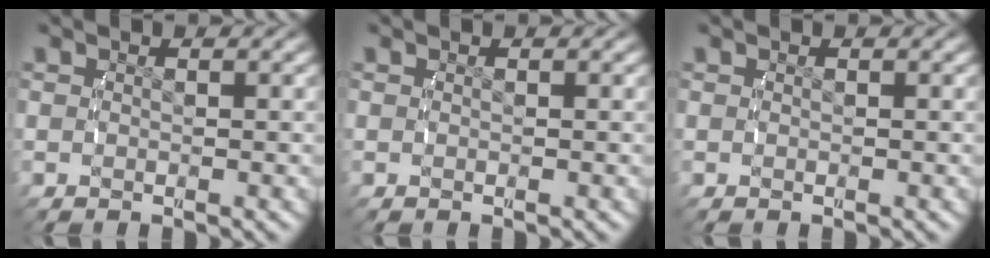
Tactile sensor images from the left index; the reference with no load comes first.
{"total": 0.0}
{"total": 0.0}